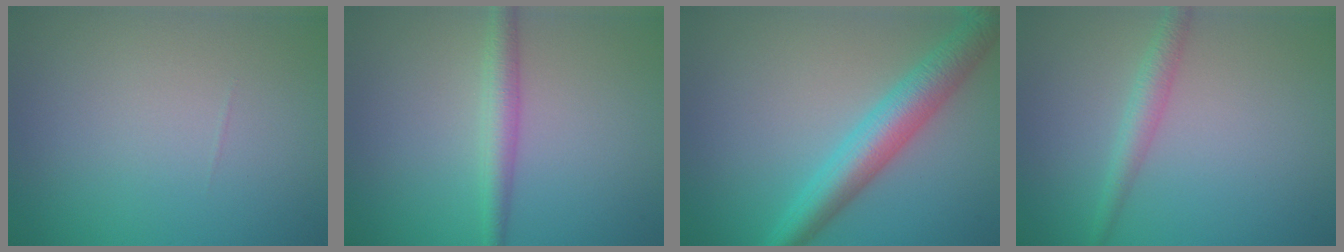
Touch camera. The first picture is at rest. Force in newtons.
{"total": 2.5, "press": 2.5, "slide": 0.0}
{"total": 5.6, "press": 5.6, "slide": 0.1}
{"total": 2.0, "press": 2.0, "slide": 0.0}